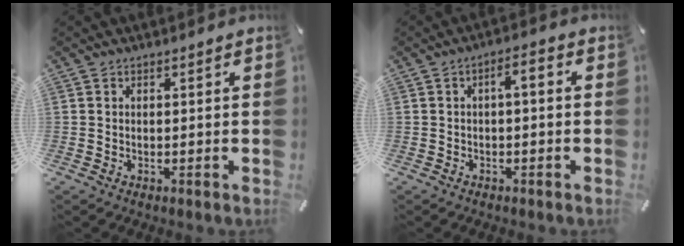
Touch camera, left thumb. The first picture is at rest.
{"total": 3.3, "force": [-1.3, 1.2, 2.8], "torque": [-0.051, 0.016, -0.028]}